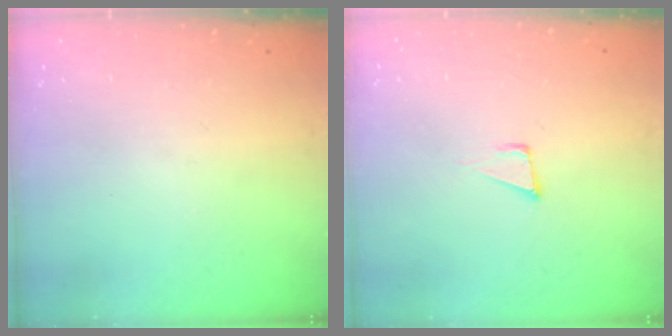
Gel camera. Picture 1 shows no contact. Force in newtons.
{"total": 4.2, "press": 2.8, "slide": 3.1}